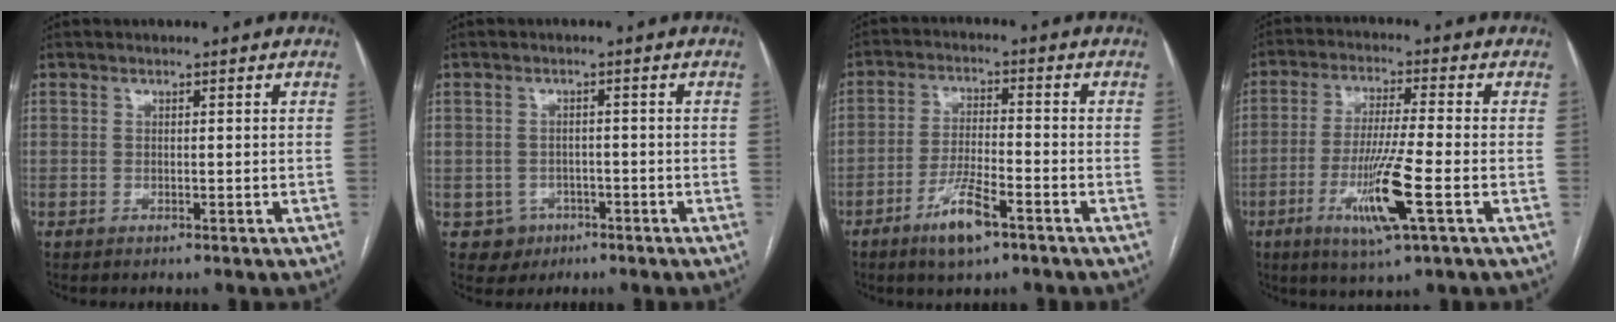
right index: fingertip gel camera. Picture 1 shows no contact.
{"total": 3.6, "force": [-1.5, 3.3, 0.0], "torque": [0.010, 0.013, -0.019]}
{"total": 7.4, "force": [-4.5, 1.4, 5.7], "torque": [-0.111, -0.005, -0.080]}
{"total": 10.9, "force": [-3.7, -0.1, 10.2], "torque": [-0.199, -0.018, -0.069]}